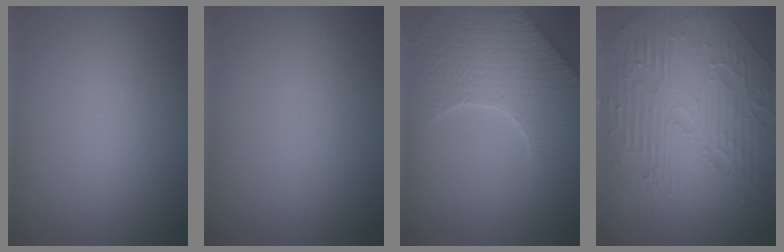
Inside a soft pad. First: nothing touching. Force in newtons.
{"total": 0.0}
{"total": 7.1, "press": 5.9, "slide": 3.9}
{"total": 10.3, "press": 6.8, "slide": 7.8}